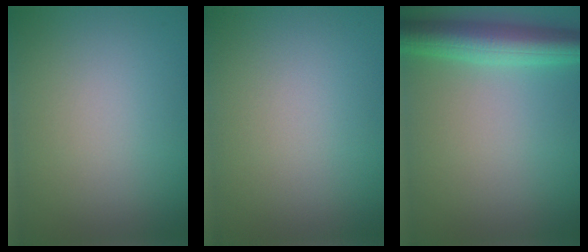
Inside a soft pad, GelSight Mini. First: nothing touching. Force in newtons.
{"total": 0.0}
{"total": 5.7, "press": 5.7, "slide": 0.3}